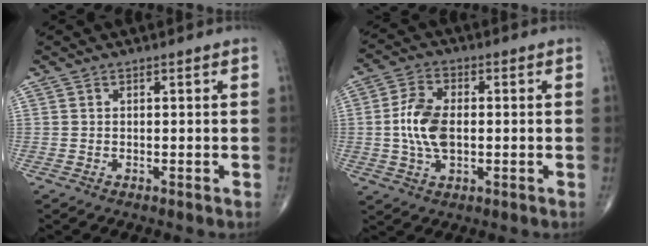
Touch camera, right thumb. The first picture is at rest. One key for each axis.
{"total": 9.8, "fx": 0.2, "fy": 5.5, "fz": 8.1, "tx": -0.166, "ty": 0.002, "tz": 0.006}